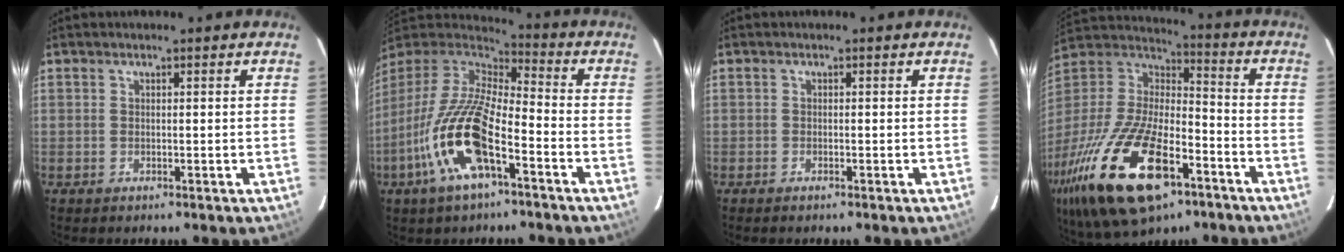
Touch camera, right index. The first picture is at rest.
{"total": 18.6, "force": [-8.2, 6.2, 15.5], "torque": [-0.314, -0.026, -0.164]}
{"total": 0.5, "force": [-0.5, -0.2, 0.1], "torque": [-0.002, -0.002, -0.012]}
{"total": 31.8, "force": [-16.7, 13.8, 23.3], "torque": [-0.484, -0.044, -0.284]}